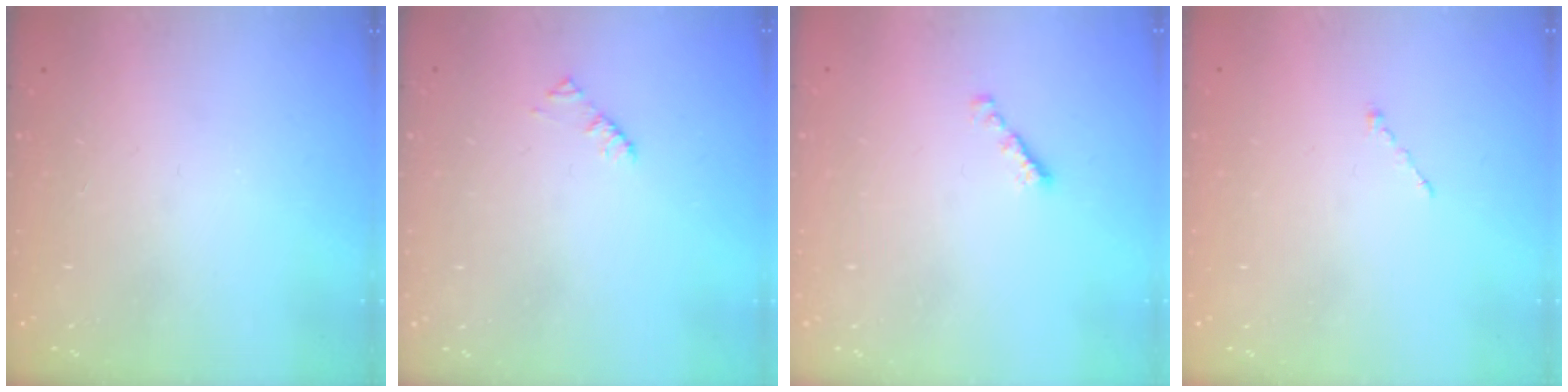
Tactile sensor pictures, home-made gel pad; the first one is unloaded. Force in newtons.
{"total": 1.9, "press": 1.9, "slide": 0.3}
{"total": 1.8, "press": 1.7, "slide": 0.6}
{"total": 1.0, "press": 0.9, "slide": 0.3}